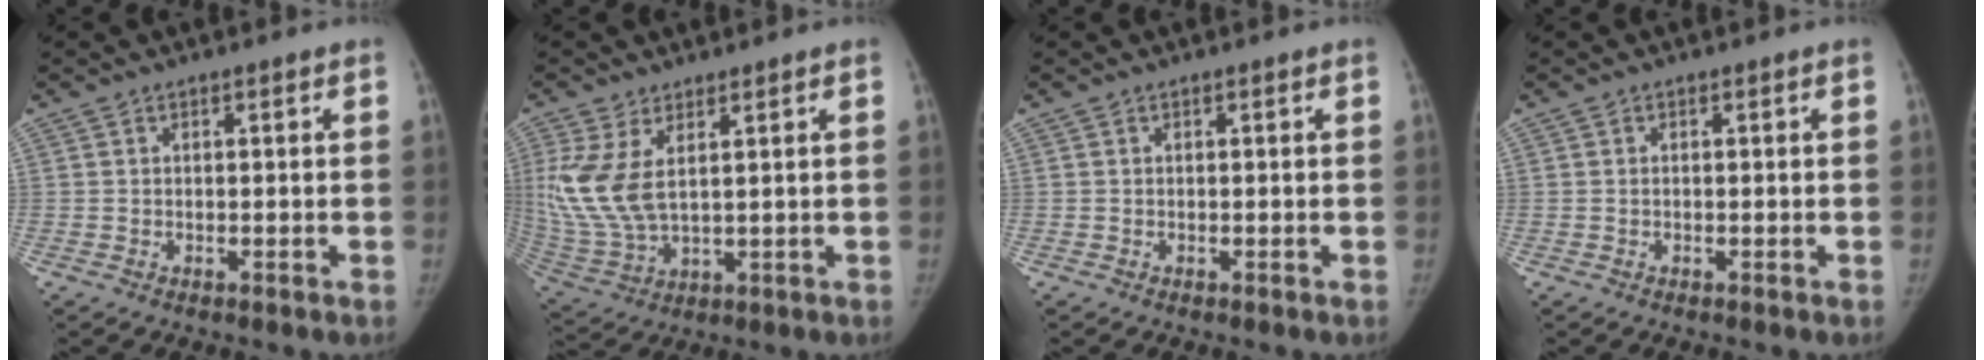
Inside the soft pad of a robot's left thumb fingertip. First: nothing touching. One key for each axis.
{"total": 10.9, "fx": 3.2, "fy": 5.5, "fz": 8.9, "tx": -0.201, "ty": -0.014, "tz": 0.079}
{"total": 0.0}
{"total": 0.0}